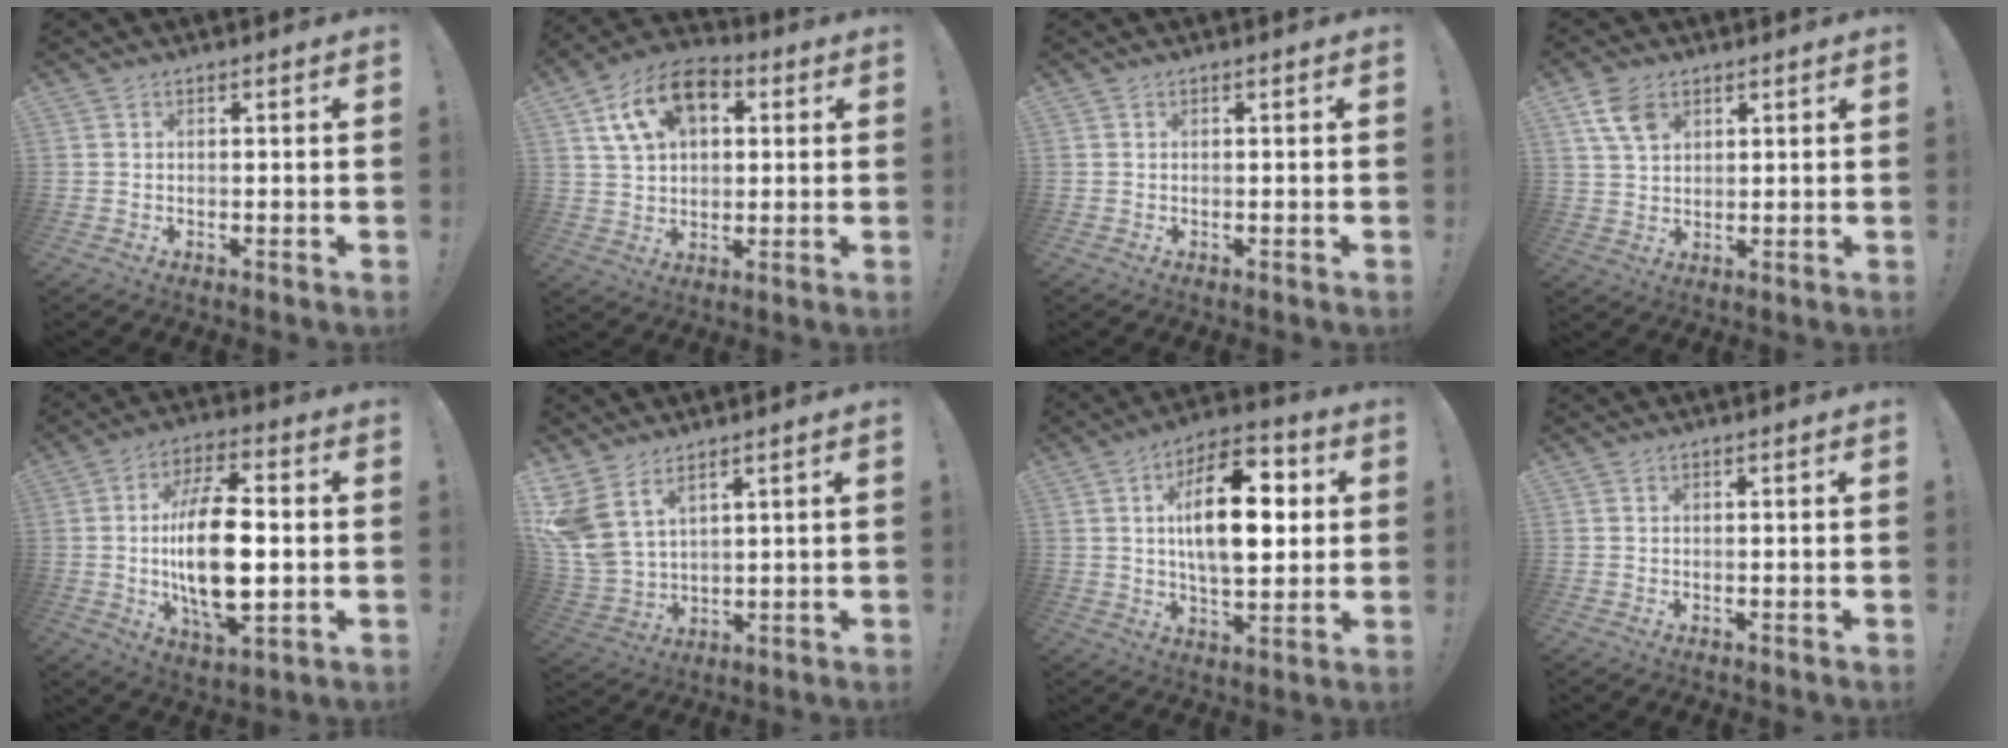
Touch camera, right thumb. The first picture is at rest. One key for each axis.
{"total": 14.7, "fx": 5.9, "fy": 9.9, "fz": 9.1, "tx": -0.145, "ty": -0.012, "tz": 0.115}
{"total": 0.0}
{"total": 7.7, "fx": 3.9, "fy": 5.1, "fz": 4.3, "tx": -0.078, "ty": -0.005, "tz": 0.080}
{"total": 19.1, "fx": -0.6, "fy": 8.8, "fz": 17.0, "tx": -0.321, "ty": -0.007, "tz": -0.015}
{"total": 10.0, "fx": 6.1, "fy": 5.7, "fz": 5.5, "tx": -0.127, "ty": -0.043, "tz": 0.122}
{"total": 19.6, "fx": 3.5, "fy": 9.4, "fz": 16.8, "tx": -0.268, "ty": 0.001, "tz": 0.047}
{"total": 0.0}